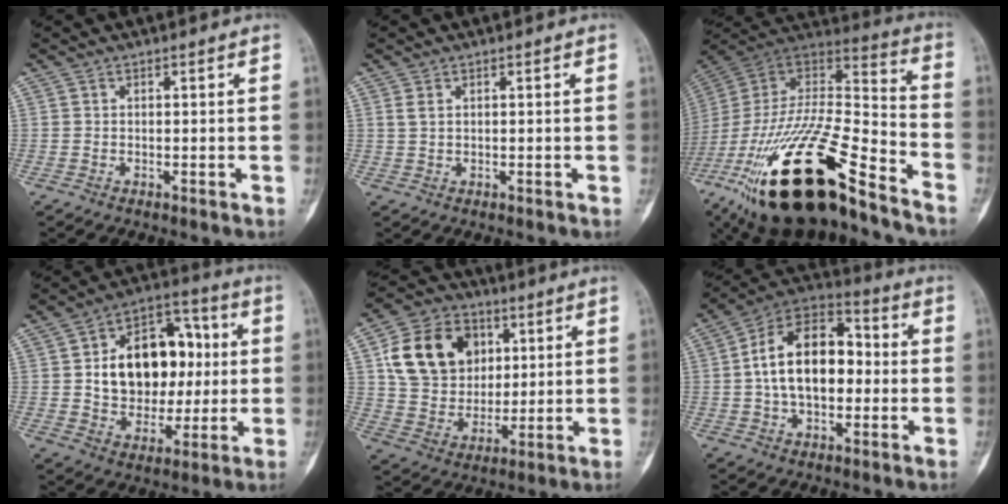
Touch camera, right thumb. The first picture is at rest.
{"total": 1.4, "force": [0.6, 0.8, 1.0], "torque": [-0.019, 0.006, 0.016]}
{"total": 34.0, "force": [-20.2, 11.0, 25.1], "torque": [-0.490, 0.030, -0.347]}
{"total": 19.2, "force": [2.2, 13.7, 13.3], "torque": [-0.158, 0.023, 0.039]}
{"total": 17.3, "force": [5.2, 13.6, 9.2], "torque": [-0.135, -0.003, 0.096]}
{"total": 17.2, "force": [0.2, 10.6, 13.5], "torque": [-0.202, 0.039, -0.008]}